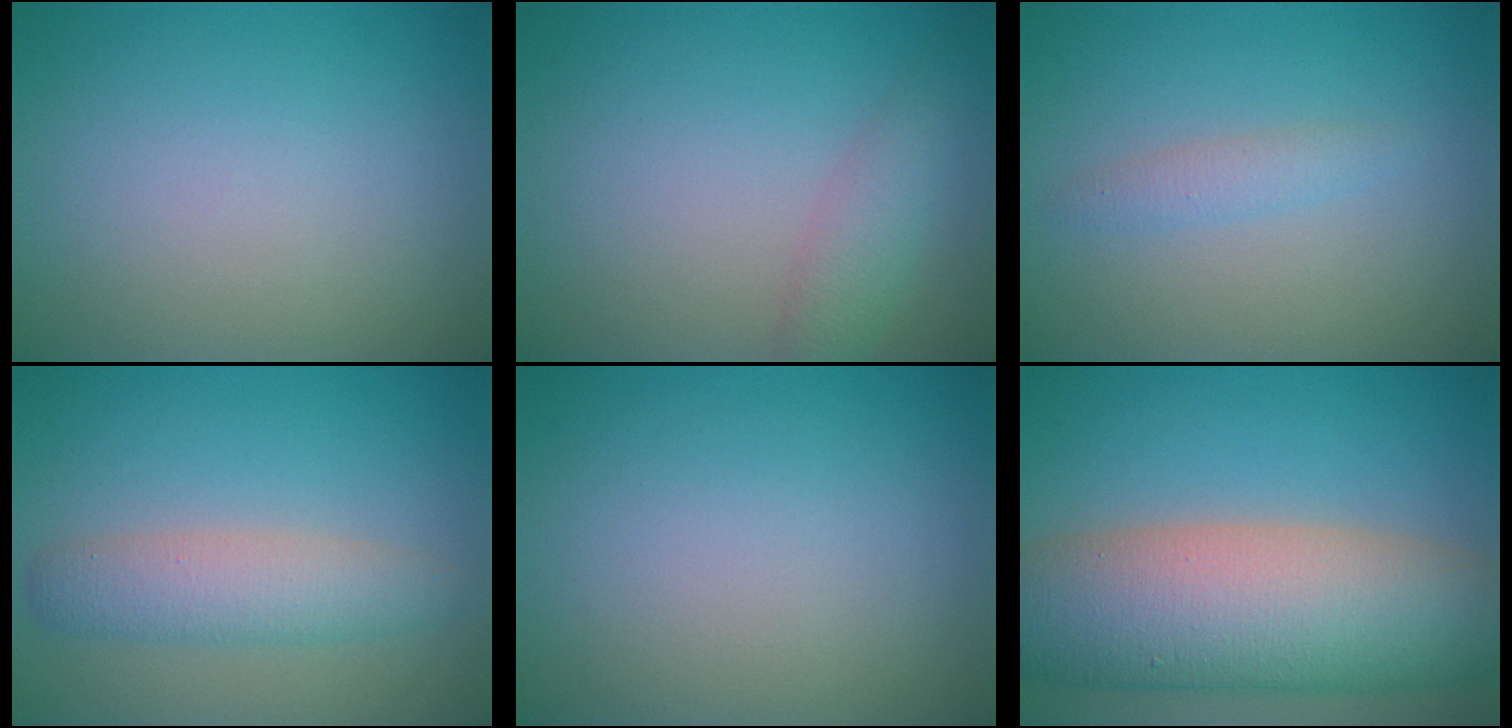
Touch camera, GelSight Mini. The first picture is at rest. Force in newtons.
{"total": 2.5, "press": 2.5, "slide": 0.1}
{"total": 1.4, "press": 1.4, "slide": 0.0}
{"total": 3.6, "press": 3.6, "slide": 0.1}
{"total": 0.0}
{"total": 13.1, "press": 13.1, "slide": 0.7}